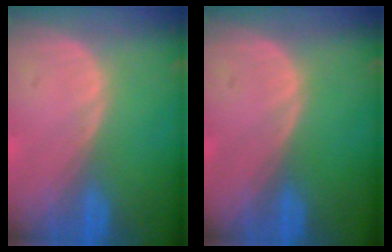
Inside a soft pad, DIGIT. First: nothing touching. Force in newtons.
{"total": 0.0}